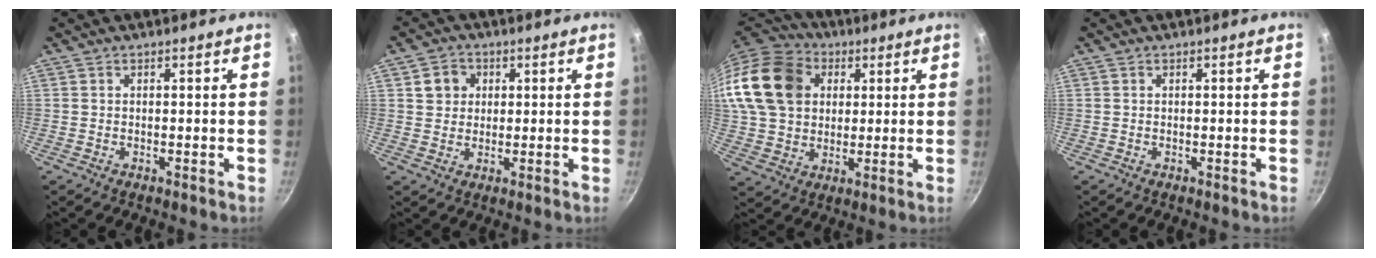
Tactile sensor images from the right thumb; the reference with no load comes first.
{"total": 4.7, "force": [1.3, 4.2, 1.5], "torque": [0.002, 0.008, 0.018]}
{"total": 23.1, "force": [6.6, 18.0, 12.9], "torque": [-0.265, 0.028, 0.120]}
{"total": 0.0}